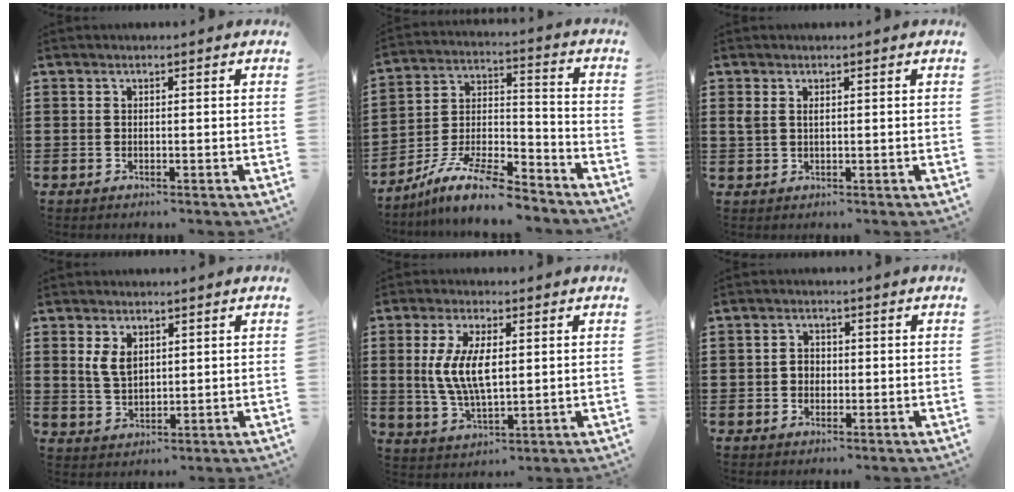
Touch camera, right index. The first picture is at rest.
{"total": 11.4, "force": [-9.5, 2.4, 5.9], "torque": [-0.107, 0.027, -0.185]}
{"total": 1.4, "force": [0.5, 0.7, 1.0], "torque": [-0.024, 0.005, 0.009]}
{"total": 3.8, "force": [1.6, 2.3, 2.6], "torque": [-0.058, 0.008, 0.029]}
{"total": 8.0, "force": [0.9, 3.5, 7.1], "torque": [-0.152, 0.006, 0.013]}
{"total": 2.1, "force": [-0.3, 1.9, 0.9], "torque": [-0.021, 0.008, -0.009]}